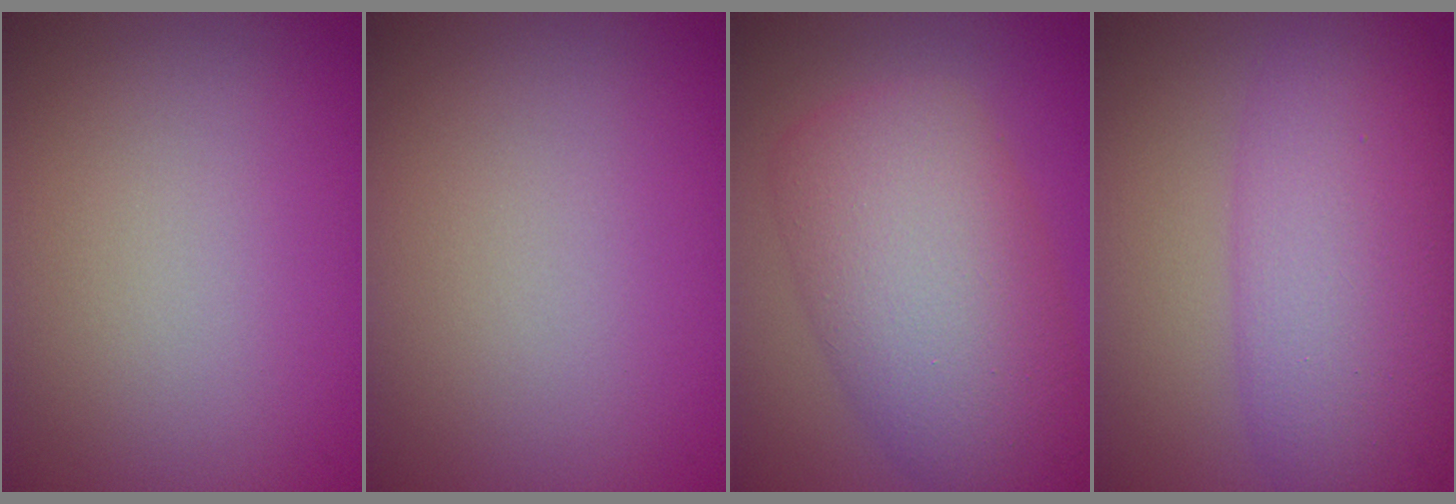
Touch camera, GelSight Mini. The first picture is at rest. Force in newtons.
{"total": 0.0}
{"total": 8.8, "press": 8.7, "slide": 0.3}
{"total": 8.3, "press": 8.3, "slide": 0.0}